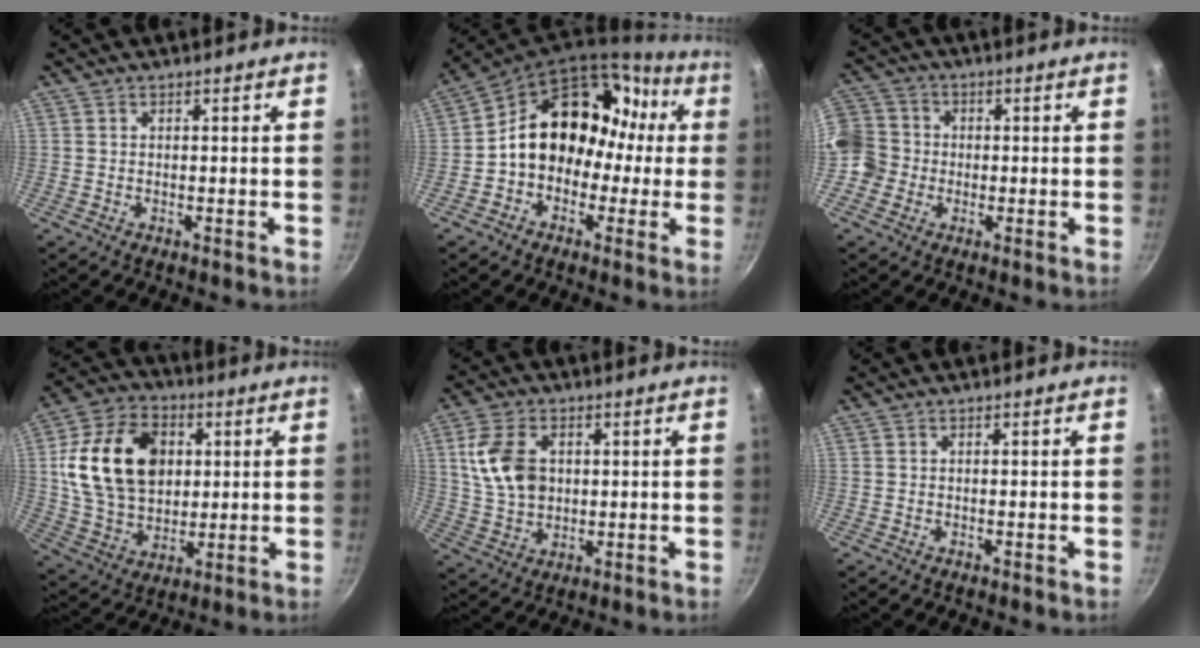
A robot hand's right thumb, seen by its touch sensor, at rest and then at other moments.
{"total": 18.2, "force": [0.5, 14.2, 11.3], "torque": [-0.124, 0.076, 0.003]}
{"total": 9.8, "force": [-1.5, 9.0, 3.6], "torque": [-0.054, 0.026, -0.048]}
{"total": 20.4, "force": [3.8, 14.7, 13.6], "torque": [-0.219, 0.002, 0.067]}
{"total": 11.0, "force": [2.2, 7.6, 7.6], "torque": [-0.131, -0.004, 0.046]}
{"total": 0.0}